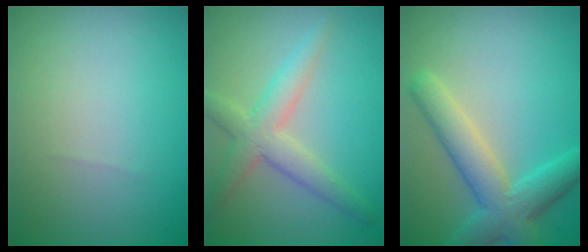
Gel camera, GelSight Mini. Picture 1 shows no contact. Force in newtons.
{"total": 4.0, "press": 4.0, "slide": 0.3}
{"total": 5.6, "press": 5.6, "slide": 0.4}